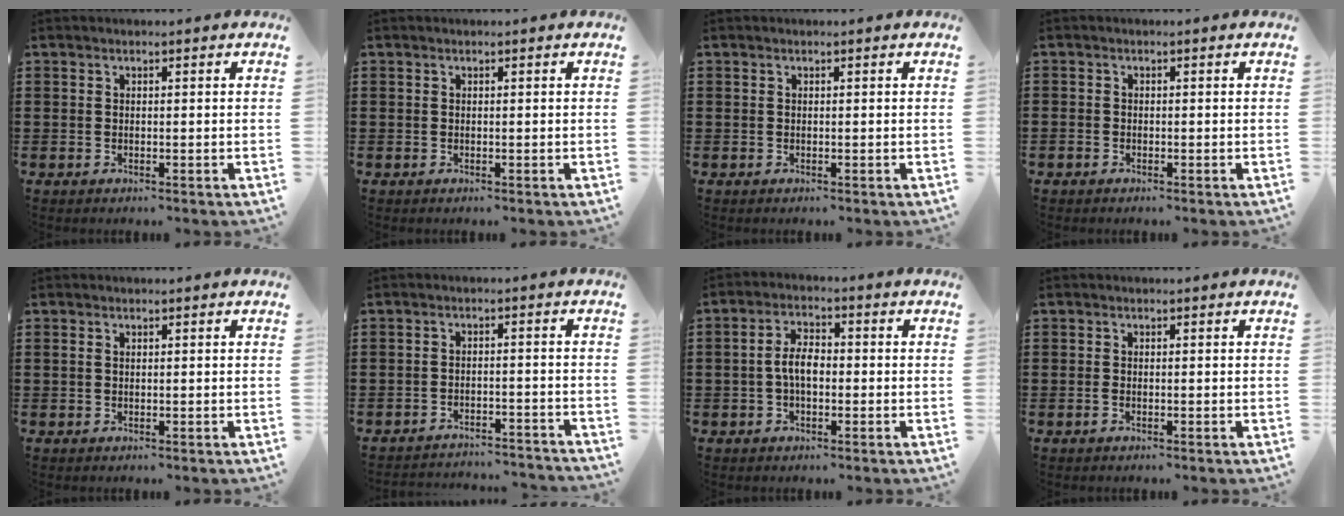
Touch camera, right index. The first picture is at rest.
{"total": 0.0}
{"total": 0.0}
{"total": 0.7, "force": [-0.6, 0.4, 0.2], "torque": [-0.005, -0.002, -0.011]}
{"total": 0.6, "force": [0.2, 0.4, 0.3], "torque": [-0.008, 0.003, 0.003]}
{"total": 2.8, "force": [-2.8, -0.2, 0.3], "torque": [-0.010, -0.002, -0.058]}
{"total": 4.5, "force": [-0.5, 2.1, 3.9], "torque": [-0.085, 0.002, -0.012]}
{"total": 0.7, "force": [-0.4, 0.2, 0.5], "torque": [-0.012, -0.005, -0.006]}